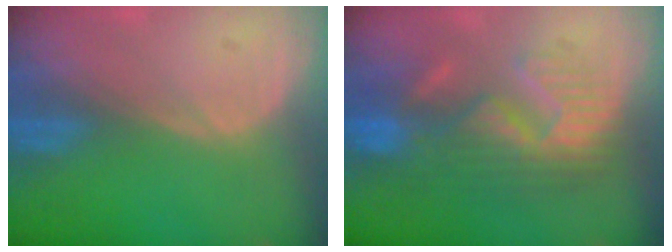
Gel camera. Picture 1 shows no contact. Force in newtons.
{"total": 10.6, "press": 10.0, "slide": 3.7}